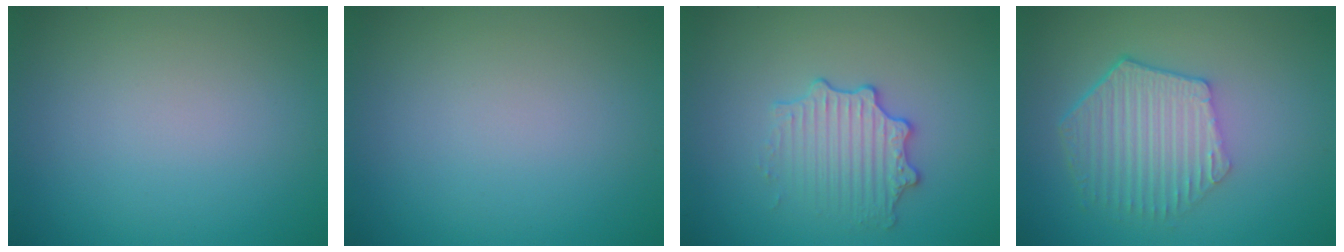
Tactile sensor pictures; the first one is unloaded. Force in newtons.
{"total": 0.0}
{"total": 2.9, "press": 2.8, "slide": 0.7}
{"total": 5.7, "press": 4.2, "slide": 3.8}